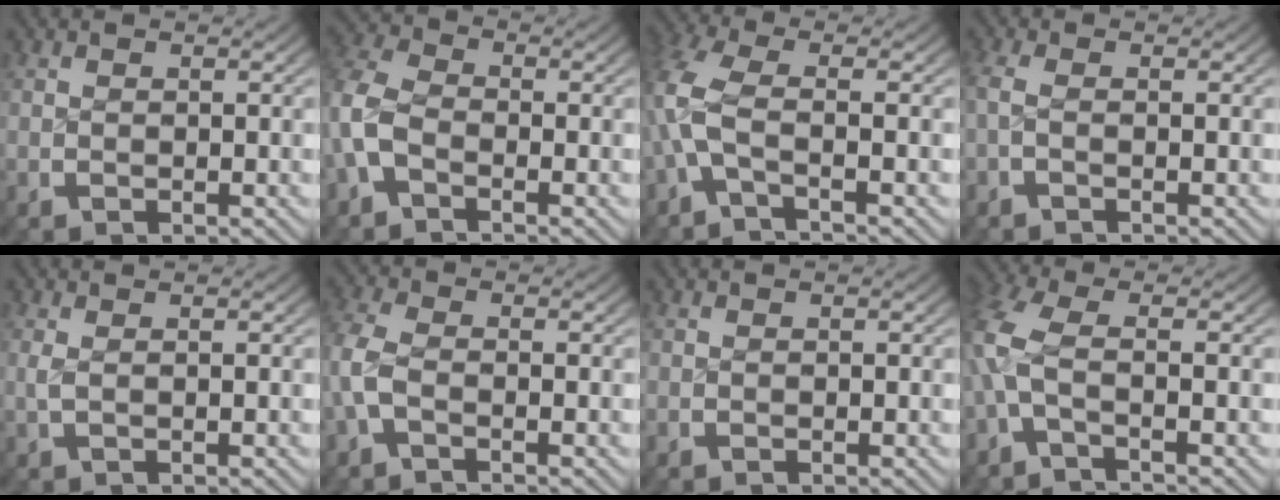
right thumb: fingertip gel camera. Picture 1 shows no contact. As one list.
[{"total": 5.3, "force": [-0.7, 4.2, 3.1], "torque": [-0.082, -0.015, -0.015]}, {"total": 5.4, "force": [-0.6, 3.0, 4.4], "torque": [-0.132, -0.015, -0.007]}, {"total": 1.7, "force": [-0.4, 0.7, 1.4], "torque": [-0.042, -0.004, -0.006]}, {"total": 1.1, "force": [0.2, 0.4, 1.0], "torque": [-0.032, -0.005, 0.009]}, {"total": 4.1, "force": [-0.6, 3.0, 2.7], "torque": [-0.085, -0.010, -0.010]}, {"total": 0.0}, {"total": 4.3, "force": [-0.5, 2.2, 3.6], "torque": [-0.112, -0.013, -0.005]}]